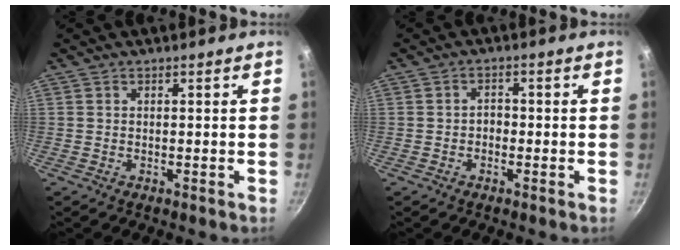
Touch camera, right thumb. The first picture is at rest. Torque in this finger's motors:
{"motor_torque": [-0.17, 0.02, 0.15, -0.24, -0.02]}